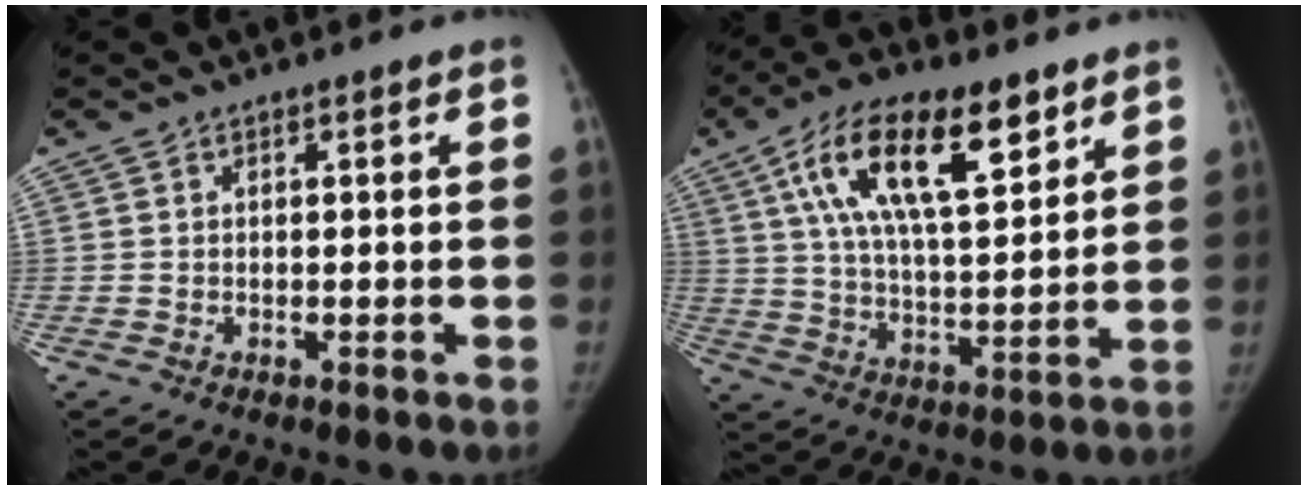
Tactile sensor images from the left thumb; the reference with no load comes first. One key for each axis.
{"total": 19.0, "fx": 9.4, "fy": 7.7, "fz": 14.6, "tx": -0.234, "ty": -0.021, "tz": 0.164}